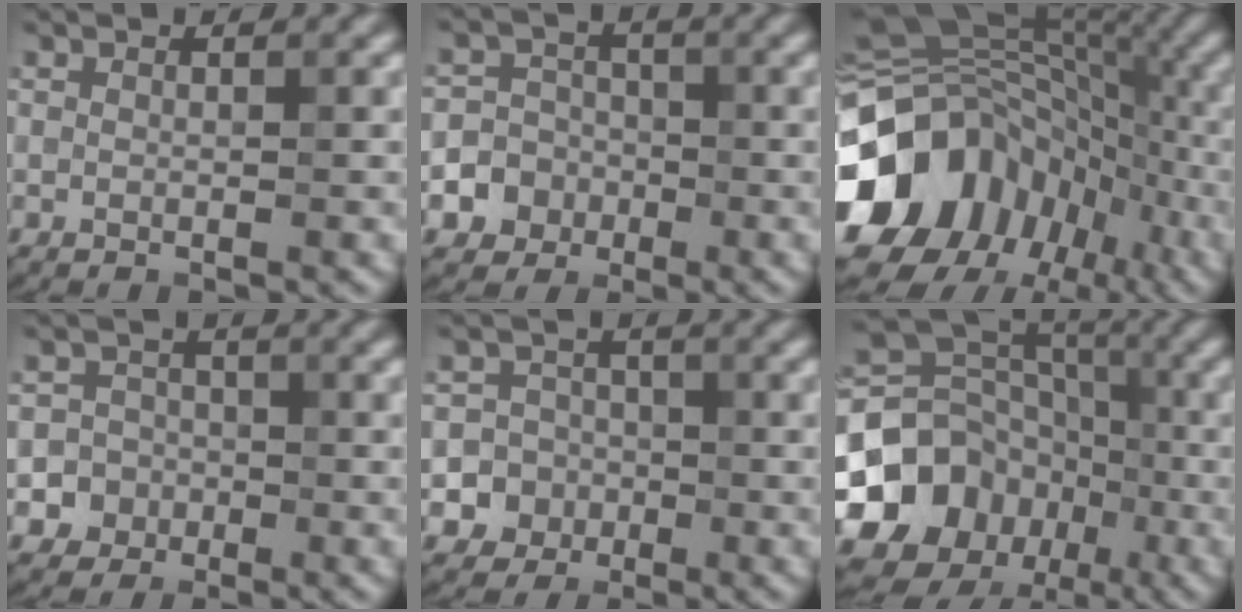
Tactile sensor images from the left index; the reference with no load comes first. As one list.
[{"total": 4.8, "force": [-1.8, 4.4, 0.5], "torque": [0.023, -0.002, -0.048]}, {"total": 14.7, "force": [-4.9, 11.7, 7.4], "torque": [-0.158, -0.005, -0.085]}, {"total": 3.8, "force": [-1.6, 3.5, 0.2], "torque": [0.038, -0.001, -0.036]}, {"total": 5.5, "force": [-2.1, 5.0, 0.5], "torque": [0.020, -0.002, -0.052]}, {"total": 16.6, "force": [-5.9, 14.5, 5.7], "torque": [-0.128, -0.016, -0.109]}]